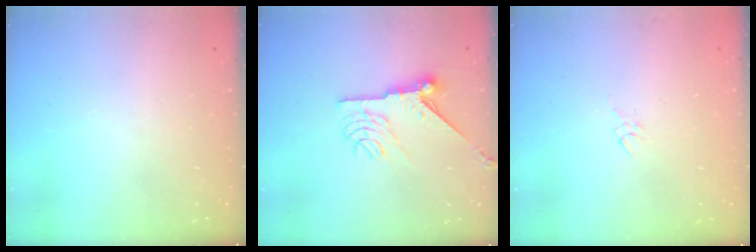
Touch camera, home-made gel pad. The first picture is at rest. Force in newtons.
{"total": 10.2, "press": 10.2, "slide": 0.5}
{"total": 2.7, "press": 2.7, "slide": 0.5}